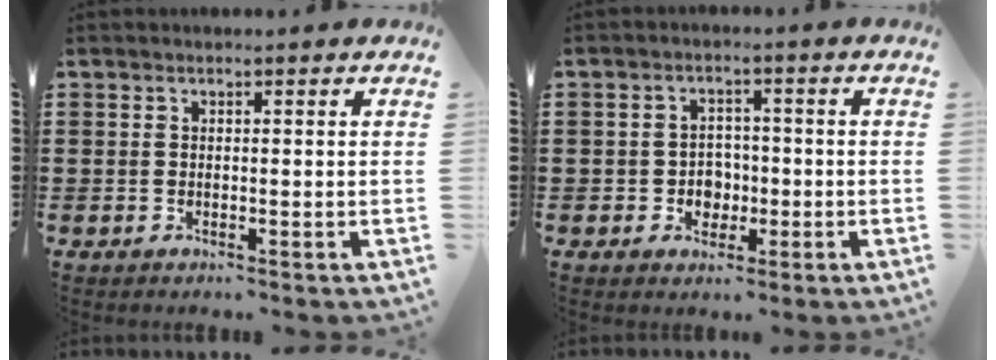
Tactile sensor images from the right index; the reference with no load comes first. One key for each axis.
{"total": 3.3, "fx": -0.9, "fy": 3.0, "fz": 1.1, "tx": -0.031, "ty": 0.005, "tz": -0.020}